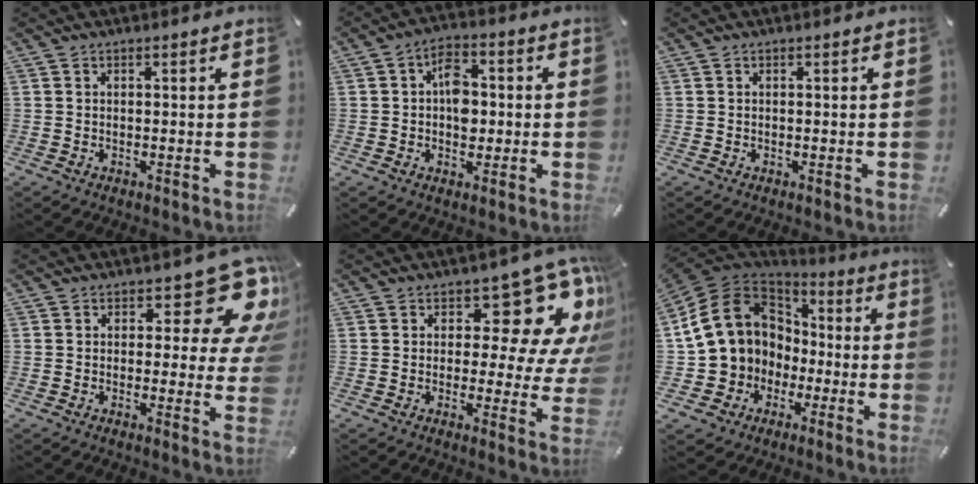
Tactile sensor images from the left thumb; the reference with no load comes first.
{"total": 7.2, "force": [-0.1, 5.1, 5.1], "torque": [-0.062, 0.004, -0.005]}
{"total": 0.0}
{"total": 13.9, "force": [7.2, 6.3, 10.0], "torque": [-0.112, -0.060, 0.119]}
{"total": 17.9, "force": [8.8, 8.8, 12.9], "torque": [-0.153, -0.068, 0.140]}
{"total": 15.8, "force": [1.6, 14.8, 5.1], "torque": [-0.119, -0.005, 0.051]}